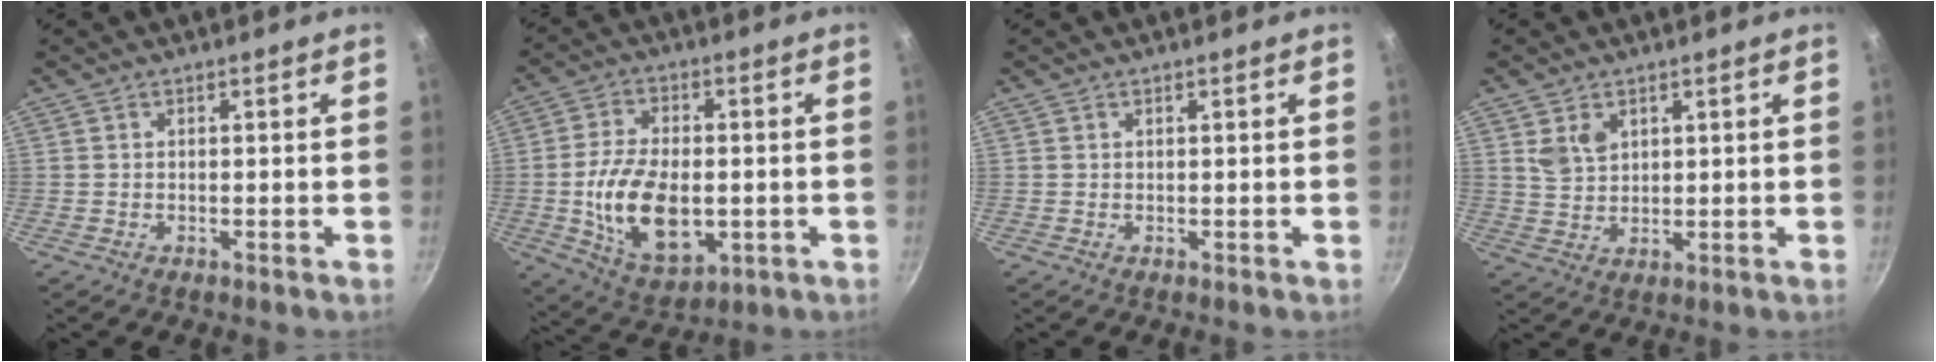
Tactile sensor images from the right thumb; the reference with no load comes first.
{"total": 15.5, "force": [-1.9, 9.1, 12.3], "torque": [-0.210, 0.001, -0.022]}
{"total": 0.0}
{"total": 4.6, "force": [1.9, 3.2, 2.7], "torque": [-0.039, -0.010, 0.042]}